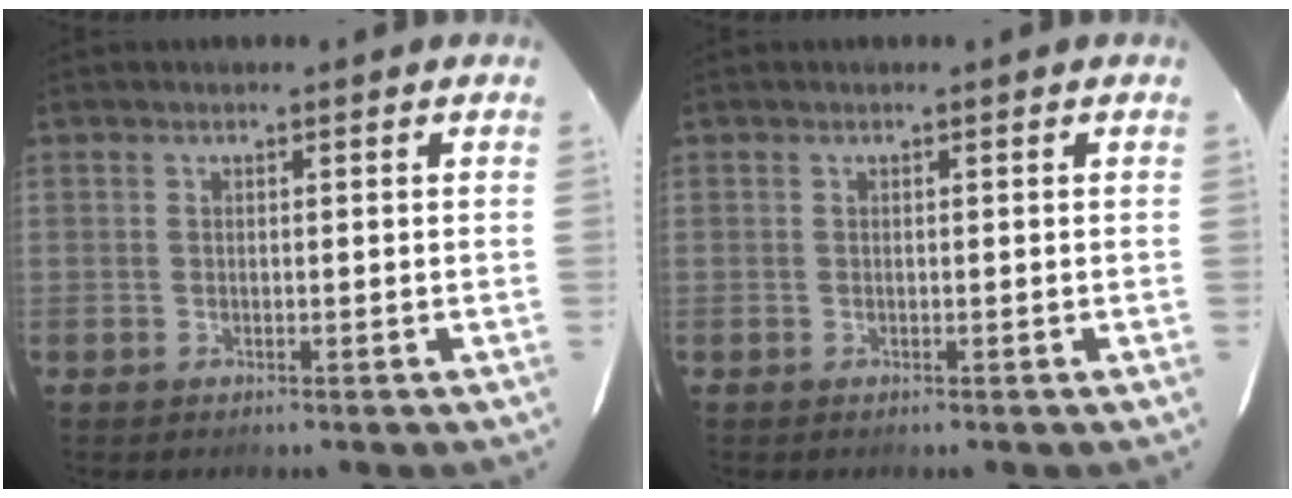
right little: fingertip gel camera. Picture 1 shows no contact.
{"total": 0.0}